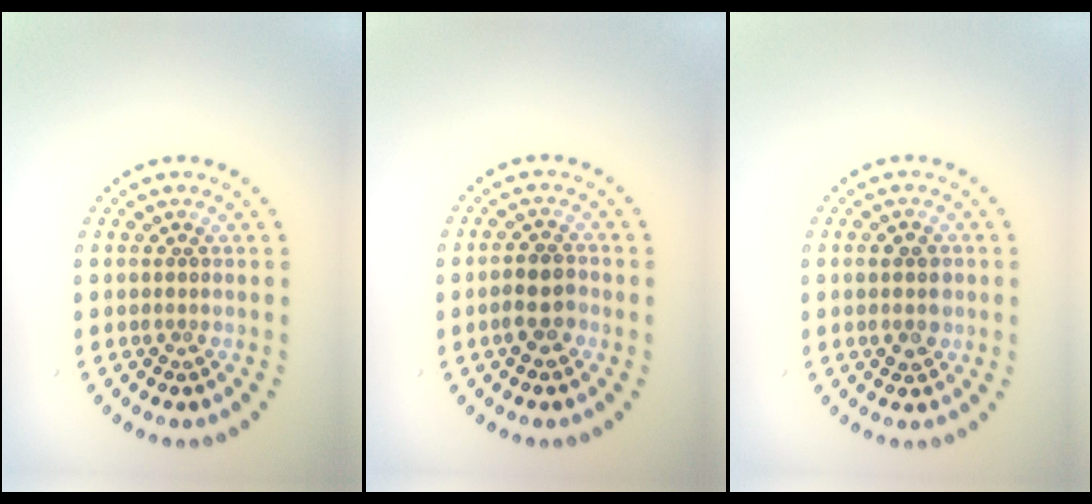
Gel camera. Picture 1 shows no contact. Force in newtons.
{"total": 2.5, "press": 2.3, "slide": 0.9}
{"total": 2.8, "press": 2.8, "slide": 0.1}